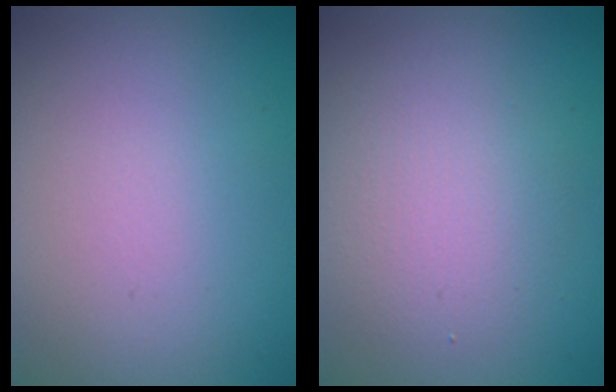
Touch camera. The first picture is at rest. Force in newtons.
{"total": 3.7, "press": 3.7, "slide": 0.3}